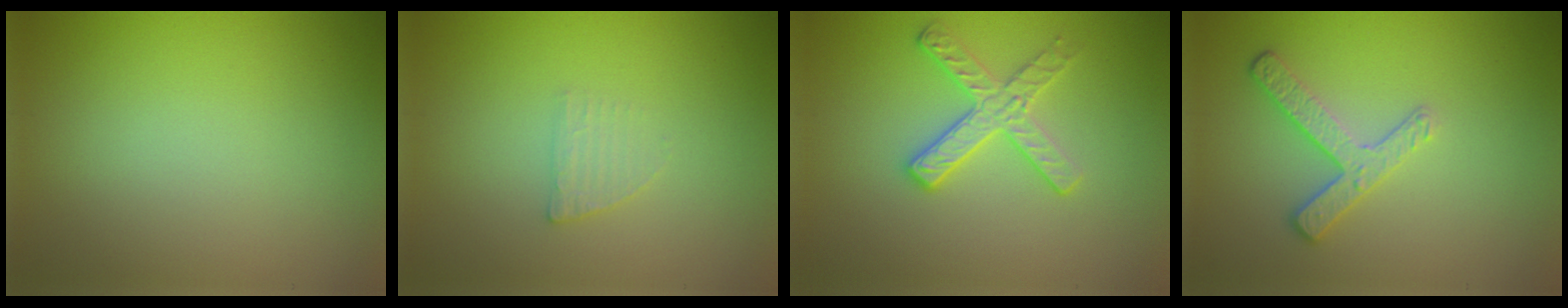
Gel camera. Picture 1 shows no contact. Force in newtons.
{"total": 1.2, "press": 1.2, "slide": 0.3}
{"total": 2.8, "press": 2.7, "slide": 0.7}
{"total": 2.7, "press": 2.3, "slide": 1.5}